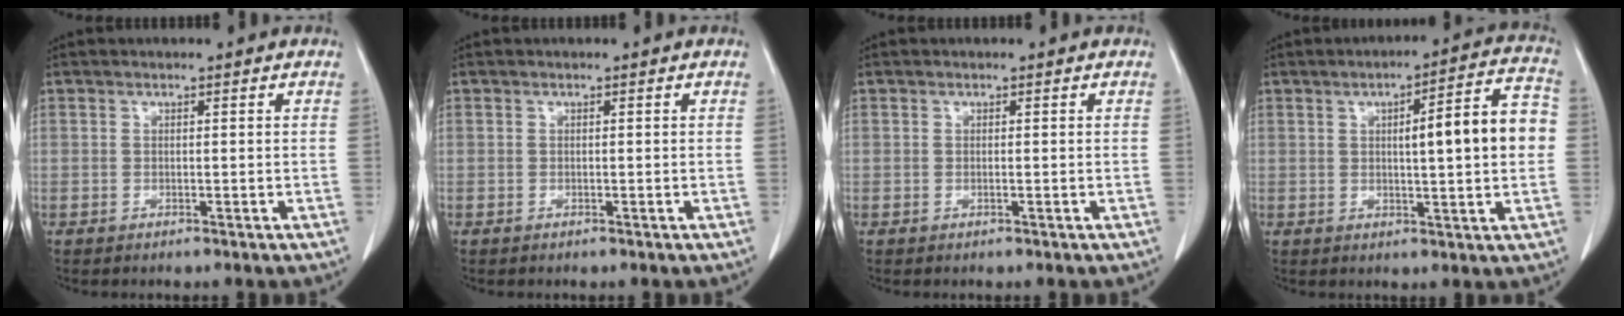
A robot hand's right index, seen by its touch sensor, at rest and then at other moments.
{"total": 0.0}
{"total": 0.0}
{"total": 11.1, "force": [0.8, 1.5, 10.9], "torque": [-0.144, 0.027, 0.010]}